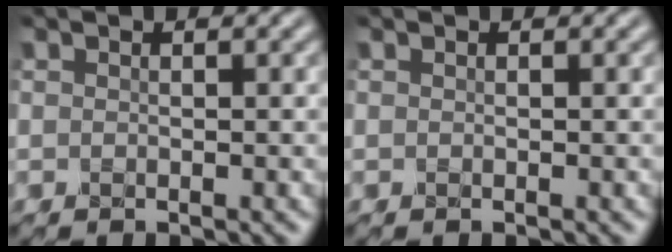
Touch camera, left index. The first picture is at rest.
{"total": 0.0}